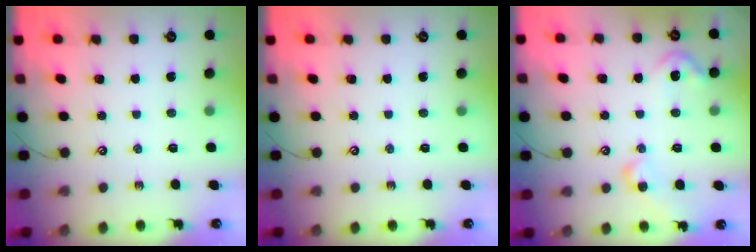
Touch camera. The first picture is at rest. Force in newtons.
{"total": 0.0}
{"total": 7.1, "press": 7.1, "slide": 1.0}